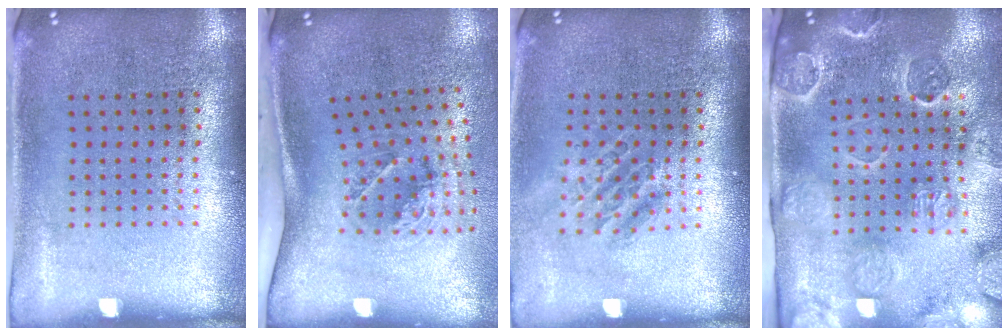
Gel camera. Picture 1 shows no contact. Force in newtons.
{"total": 1.9, "press": 1.2, "slide": 1.5}
{"total": 1.4, "press": 1.2, "slide": 0.8}
{"total": 3.2, "press": 3.2, "slide": 0.5}